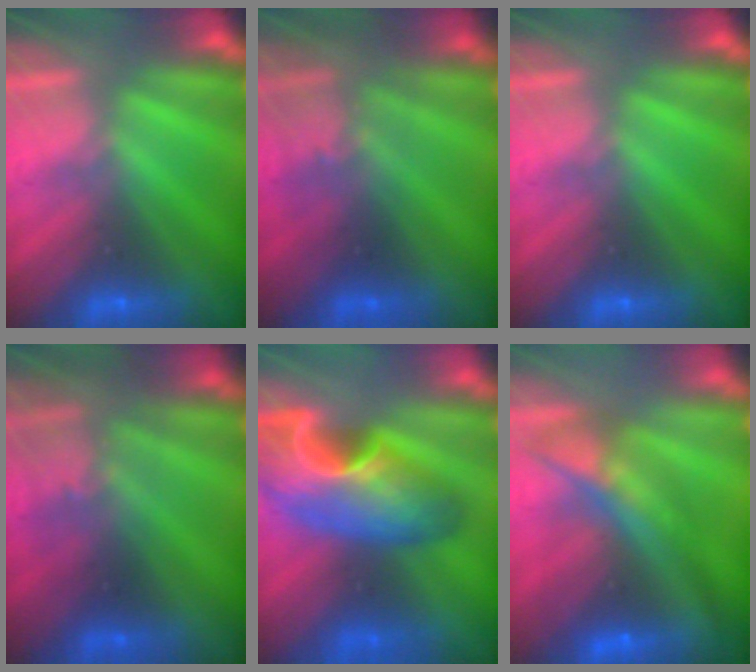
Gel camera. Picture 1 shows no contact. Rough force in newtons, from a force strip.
{"total": 2.9}
{"total": 0.0}
{"total": 2.9}
{"total": 7.9}
{"total": 11.3}